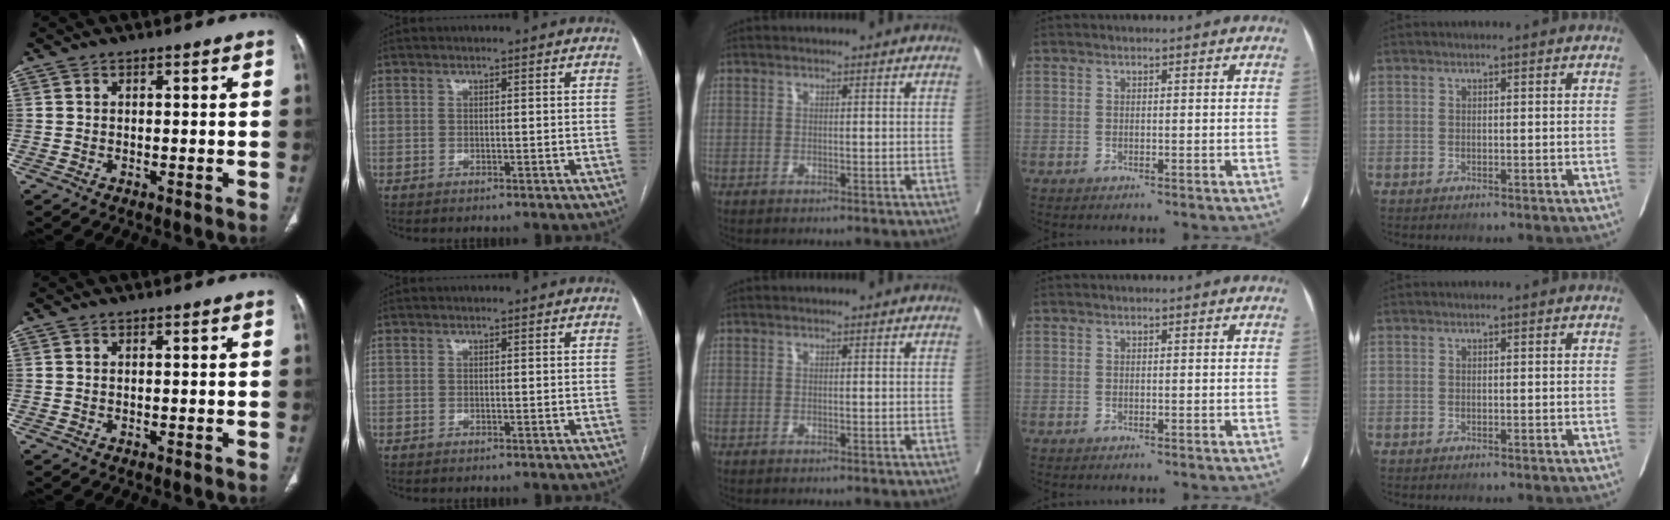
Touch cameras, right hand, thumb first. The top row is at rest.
{}